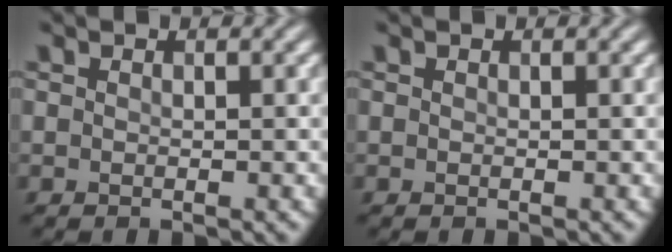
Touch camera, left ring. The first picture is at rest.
{"total": 0.0}